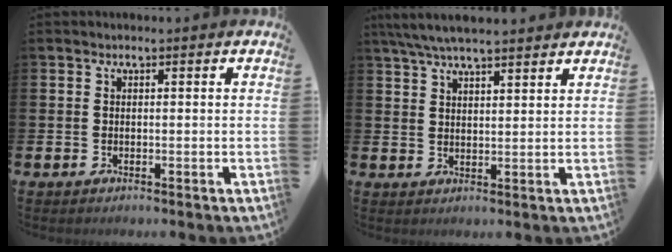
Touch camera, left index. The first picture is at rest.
{"total": 5.8, "force": [5.3, 0.8, 2.1], "torque": [-0.052, -0.012, 0.097]}